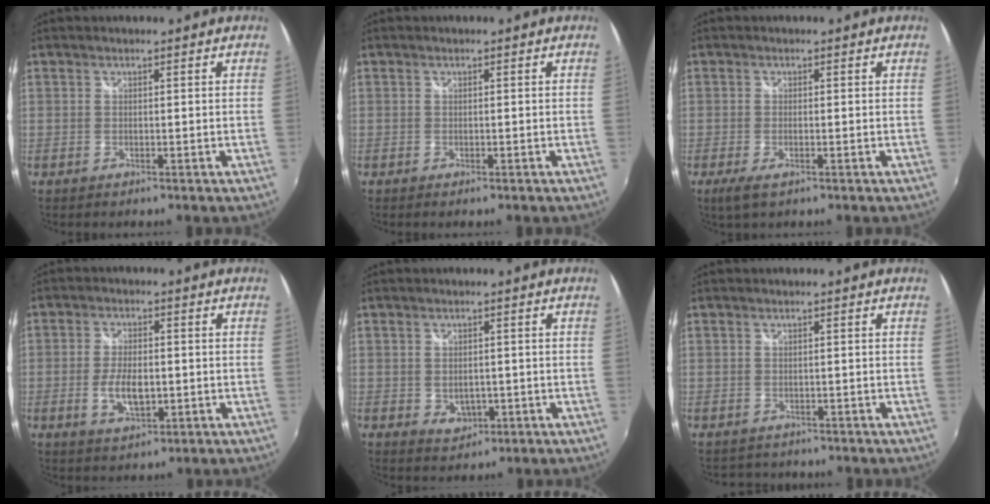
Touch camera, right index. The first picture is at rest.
{"total": 0.5, "force": [-0.4, 0.2, 0.2], "torque": [-0.006, -0.003, -0.008]}
{"total": 3.2, "force": [-1.4, 0.8, 2.8], "torque": [-0.057, -0.010, -0.022]}
{"total": 6.7, "force": [-1.3, 3.2, 5.7], "torque": [-0.117, -0.006, -0.021]}
{"total": 4.3, "force": [-0.8, 3.3, 2.7], "torque": [-0.047, -0.007, -0.006]}
{"total": 1.7, "force": [-1.3, 1.1, -0.2], "torque": [-0.001, 0.000, -0.017]}